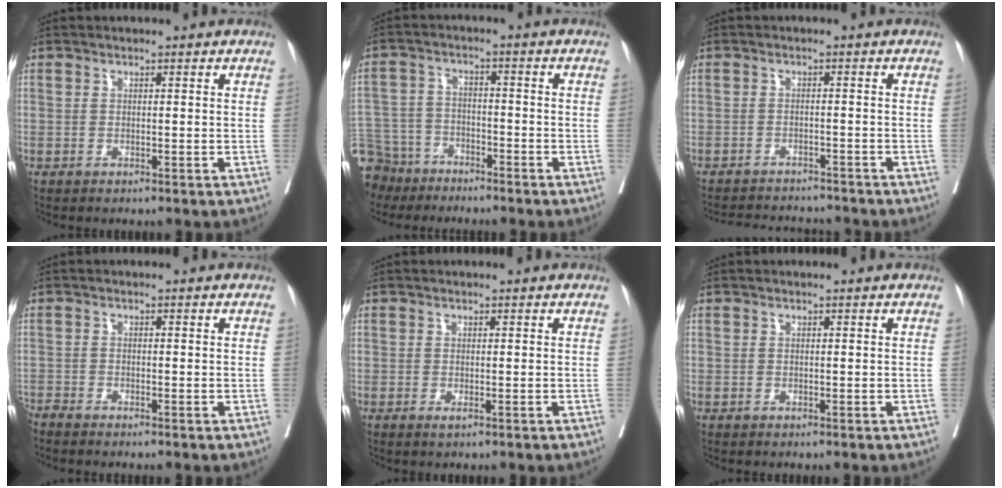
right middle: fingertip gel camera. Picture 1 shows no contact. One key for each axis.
{"total": 12.8, "fx": -10.2, "fy": 7.3, "fz": 2.7, "tx": -0.095, "ty": 0.000, "tz": -0.178}
{"total": 8.6, "fx": -8.3, "fy": 1.5, "fz": 1.8, "tx": -0.030, "ty": 0.002, "tz": -0.111}
{"total": 1.7, "fx": -1.6, "fy": -0.4, "fz": 0.3, "tx": -0.005, "ty": -0.003, "tz": -0.036}
{"total": 0.7, "fx": -0.3, "fy": 0.1, "fz": 0.6, "tx": -0.011, "ty": -0.003, "tz": -0.004}
{"total": 0.0}